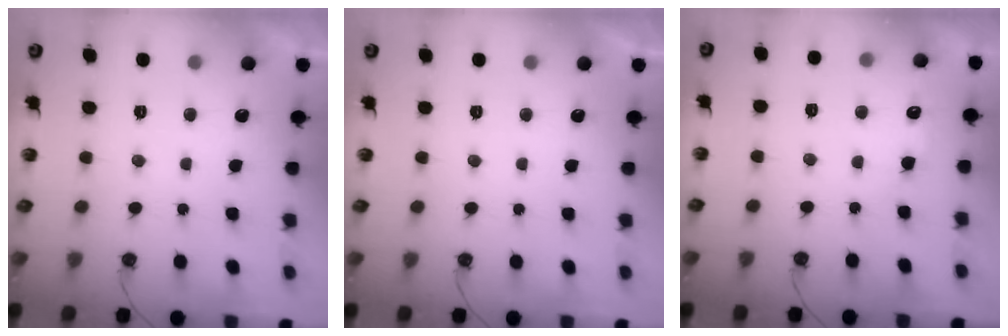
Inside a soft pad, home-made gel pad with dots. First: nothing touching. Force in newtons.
{"total": 0.0}
{"total": 3.9, "press": 3.9, "slide": 0.5}